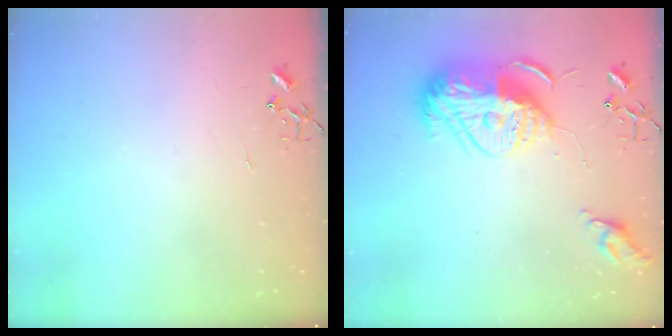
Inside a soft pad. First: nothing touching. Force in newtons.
{"total": 17.6, "press": 17.5, "slide": 1.8}